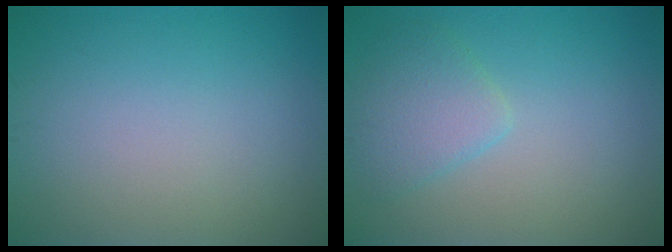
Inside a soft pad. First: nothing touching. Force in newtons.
{"total": 2.8, "press": 2.8, "slide": 0.2}